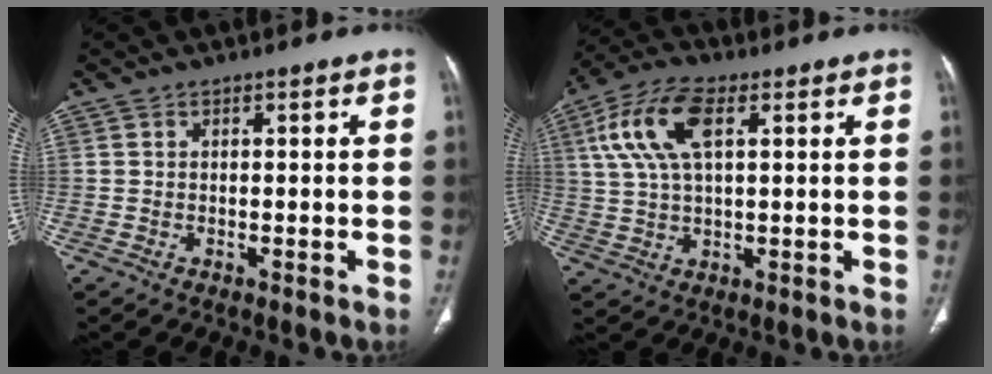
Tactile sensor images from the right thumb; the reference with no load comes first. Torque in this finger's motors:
{"motor_torque": [-0.45, 1.15, 1.23, 0.08, 0.14]}